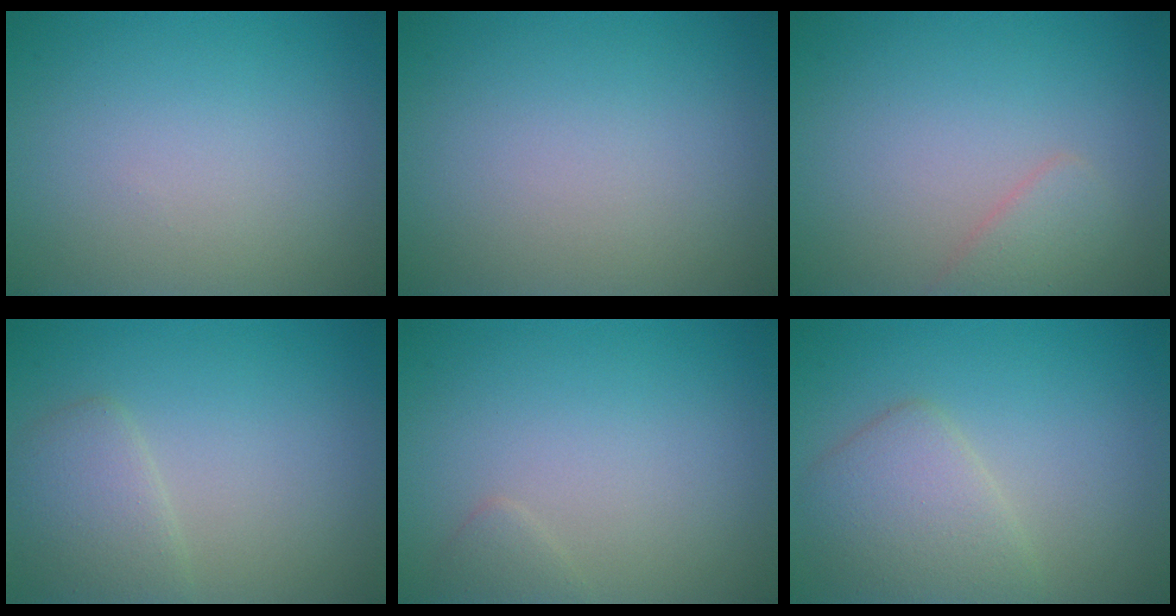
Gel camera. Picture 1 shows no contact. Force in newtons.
{"total": 0.0}
{"total": 1.6, "press": 1.6, "slide": 0.1}
{"total": 2.7, "press": 2.7, "slide": 0.1}
{"total": 0.9, "press": 0.9, "slide": 0.0}
{"total": 3.8, "press": 3.8, "slide": 0.2}